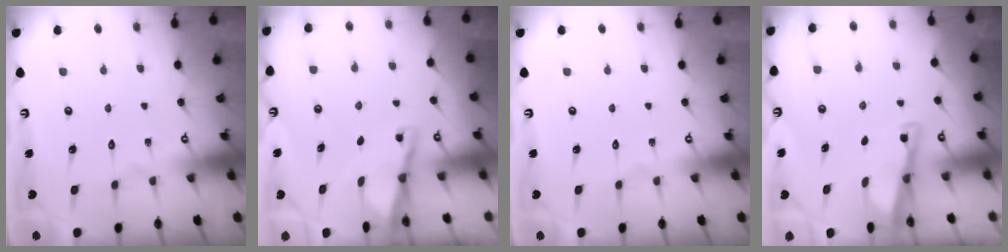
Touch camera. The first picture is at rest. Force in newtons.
{"total": 2.9, "press": 2.8, "slide": 0.3}
{"total": 0.0}
{"total": 2.9, "press": 2.9, "slide": 0.4}